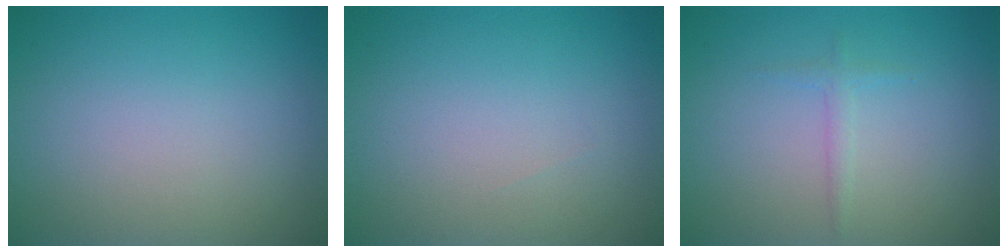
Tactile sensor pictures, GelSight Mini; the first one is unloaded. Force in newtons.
{"total": 0.0}
{"total": 0.9, "press": 0.9, "slide": 0.0}